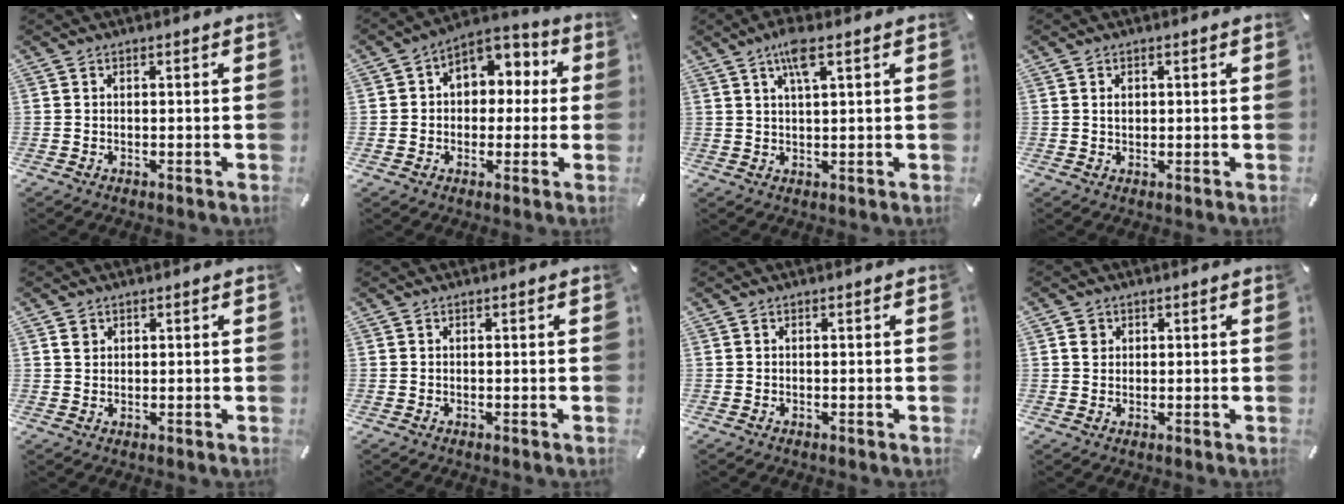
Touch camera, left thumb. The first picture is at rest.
{"total": 7.6, "force": [0.5, 7.0, 2.8], "torque": [-0.040, 0.001, 0.009]}
{"total": 5.8, "force": [3.1, 1.1, 4.8], "torque": [-0.102, 0.006, 0.052]}
{"total": 1.5, "force": [0.4, 1.1, 0.9], "torque": [-0.013, 0.002, 0.004]}
{"total": 1.7, "force": [0.9, 1.4, 0.5], "torque": [0.003, -0.005, 0.014]}
{"total": 0.0}
{"total": 0.0}
{"total": 2.0, "force": [0.7, 1.9, 0.5], "torque": [0.003, -0.002, 0.008]}